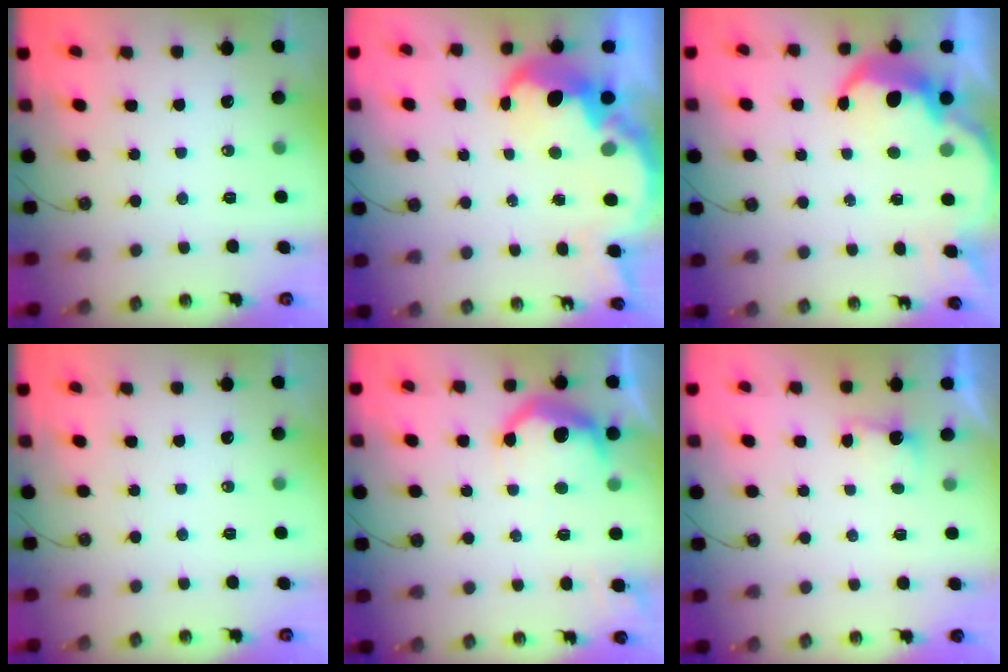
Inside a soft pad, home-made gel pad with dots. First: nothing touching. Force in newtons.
{"total": 11.8, "press": 11.8, "slide": 0.5}
{"total": 6.6, "press": 6.6, "slide": 0.3}
{"total": 0.0}
{"total": 9.9, "press": 9.8, "slide": 0.7}
{"total": 2.2, "press": 1.9, "slide": 1.0}